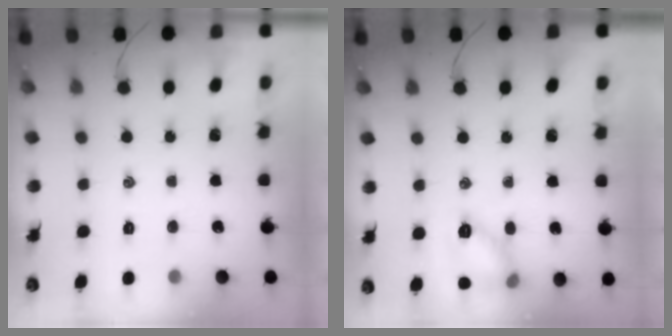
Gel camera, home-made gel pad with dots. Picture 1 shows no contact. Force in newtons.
{"total": 10.3, "press": 10.3, "slide": 0.2}